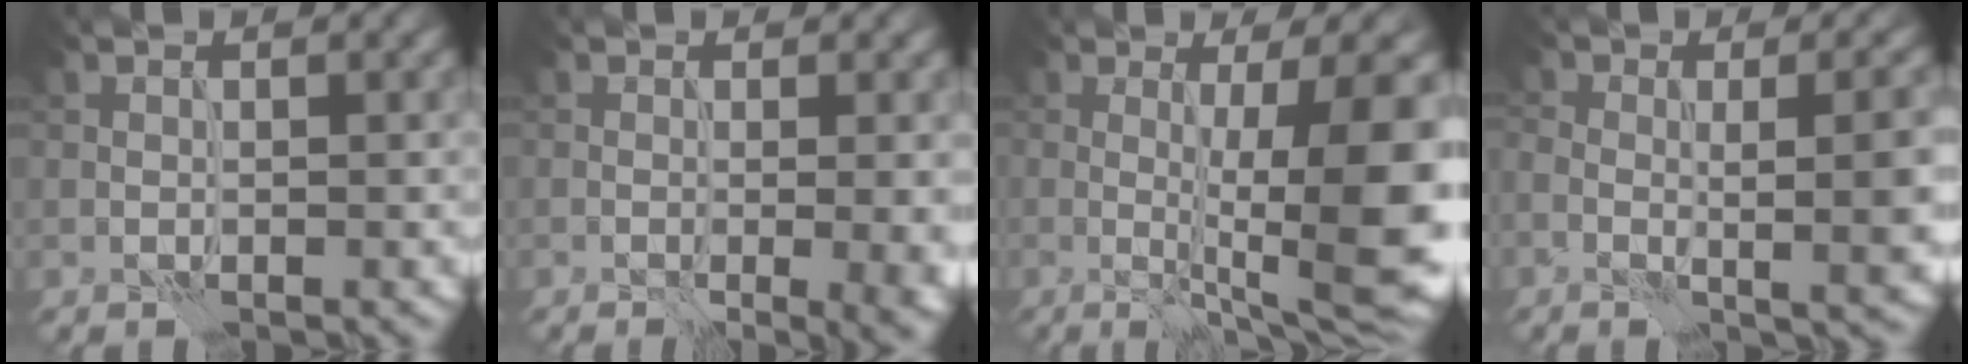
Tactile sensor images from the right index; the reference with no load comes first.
{"total": 6.8, "force": [-0.2, 3.5, 5.8], "torque": [0.001, 0.007, -0.002]}
{"total": 10.6, "force": [-0.8, 2.3, 10.3], "torque": [-0.133, -0.001, -0.011]}
{"total": 7.4, "force": [-0.7, 3.1, 6.7], "torque": [-0.079, -0.009, -0.005]}